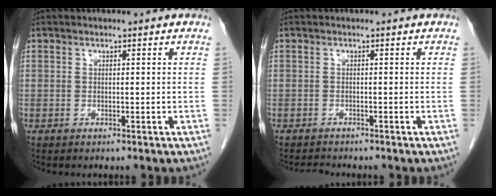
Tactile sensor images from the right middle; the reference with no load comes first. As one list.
[{"total": 1.9, "force": [-1.8, 0.2, 0.3], "torque": [-0.008, -0.007, -0.028]}]